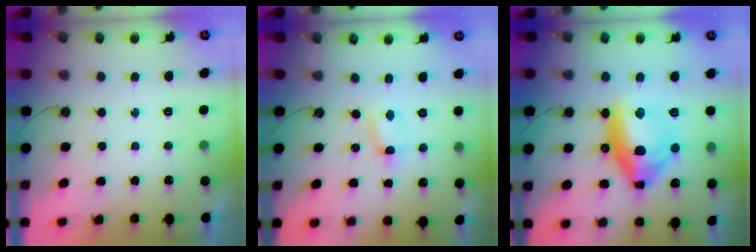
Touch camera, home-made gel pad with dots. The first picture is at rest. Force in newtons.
{"total": 1.2, "press": 1.1, "slide": 0.6}
{"total": 16.1, "press": 15.9, "slide": 2.9}